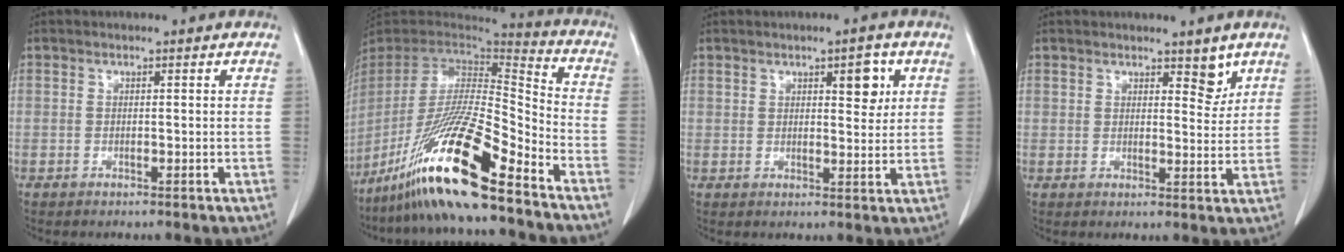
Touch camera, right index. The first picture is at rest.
{"total": 21.0, "force": [-14.4, 0.9, 15.3], "torque": [-0.308, -0.040, -0.270]}
{"total": 4.3, "force": [2.0, 1.8, 3.4], "torque": [-0.043, -0.001, 0.029]}
{"total": 3.6, "force": [2.7, 1.7, 1.8], "torque": [-0.016, -0.010, 0.039]}